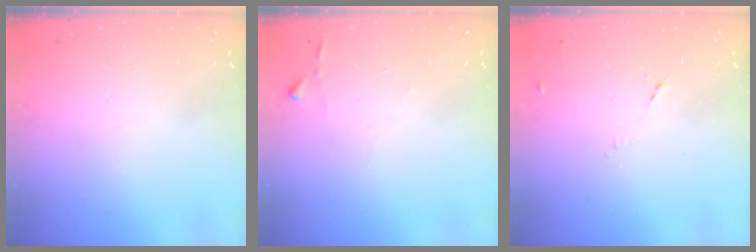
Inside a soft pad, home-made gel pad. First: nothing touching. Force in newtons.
{"total": 2.9, "press": 2.9, "slide": 0.3}
{"total": 4.4, "press": 4.3, "slide": 1.0}